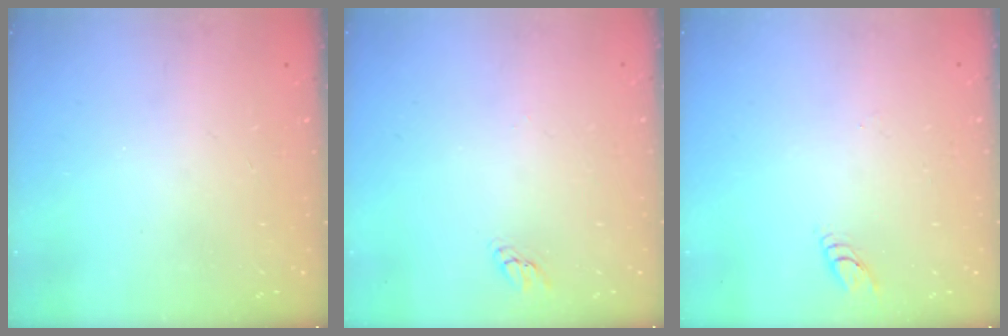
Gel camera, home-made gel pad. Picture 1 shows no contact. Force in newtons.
{"total": 1.9, "press": 1.9, "slide": 0.2}
{"total": 2.7, "press": 2.7, "slide": 0.3}